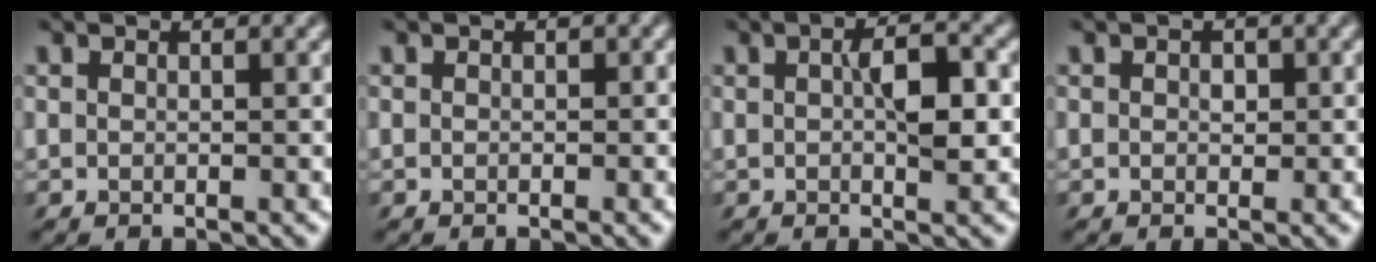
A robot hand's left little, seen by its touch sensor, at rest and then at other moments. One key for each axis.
{"total": 1.5, "fx": -0.3, "fy": 1.3, "fz": 0.7, "tx": -0.015, "ty": 0.001, "tz": 0.000}
{"total": 4.3, "fx": 0.2, "fy": 2.0, "fz": 3.8, "tx": -0.070, "ty": 0.003, "tz": 0.002}
{"total": 1.6, "fx": 0.1, "fy": 1.3, "fz": 0.9, "tx": -0.022, "ty": 0.006, "tz": -0.001}